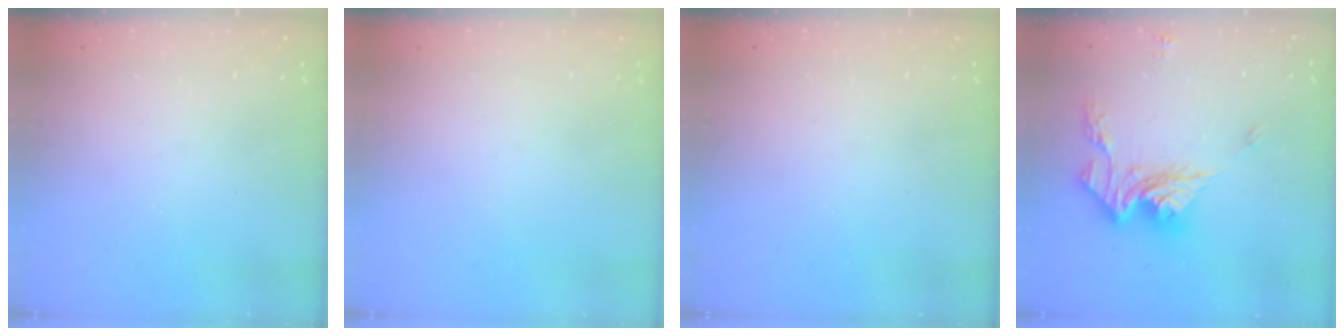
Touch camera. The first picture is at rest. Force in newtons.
{"total": 0.0}
{"total": 0.0}
{"total": 14.7, "press": 14.6, "slide": 1.5}